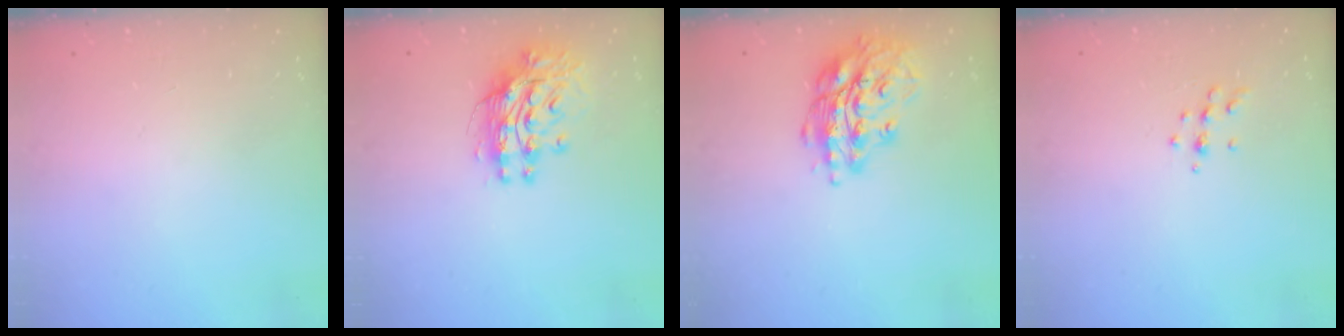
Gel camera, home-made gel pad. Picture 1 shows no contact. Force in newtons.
{"total": 10.7, "press": 10.6, "slide": 1.4}
{"total": 16.8, "press": 16.8, "slide": 1.4}
{"total": 5.6, "press": 5.6, "slide": 0.9}